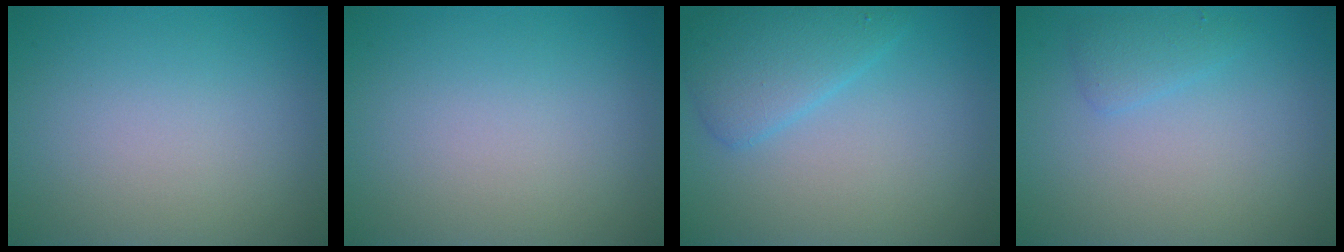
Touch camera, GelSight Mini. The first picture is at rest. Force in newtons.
{"total": 0.0}
{"total": 3.4, "press": 3.4, "slide": 0.2}
{"total": 1.4, "press": 1.4, "slide": 0.1}